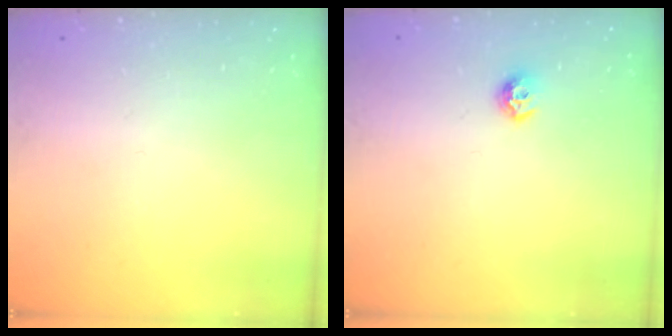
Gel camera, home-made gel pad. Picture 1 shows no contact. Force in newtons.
{"total": 7.2, "press": 7.1, "slide": 1.0}